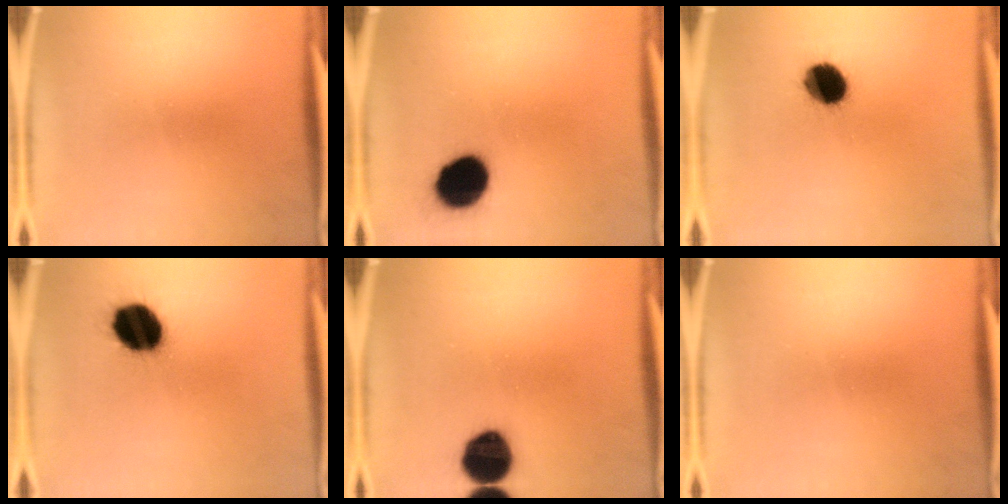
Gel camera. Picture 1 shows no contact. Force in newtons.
{"total": 13.7}
{"total": 10.8}
{"total": 14.7}
{"total": 11.6}
{"total": 0.0}